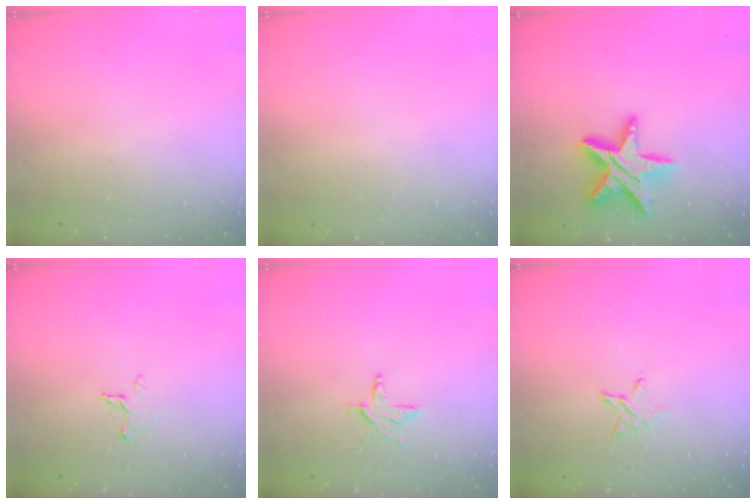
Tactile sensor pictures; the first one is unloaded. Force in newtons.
{"total": 0.0}
{"total": 16.1, "press": 16.0, "slide": 1.1}
{"total": 2.8, "press": 2.7, "slide": 0.3}
{"total": 4.0, "press": 4.0, "slide": 0.3}
{"total": 2.3, "press": 2.3, "slide": 0.2}